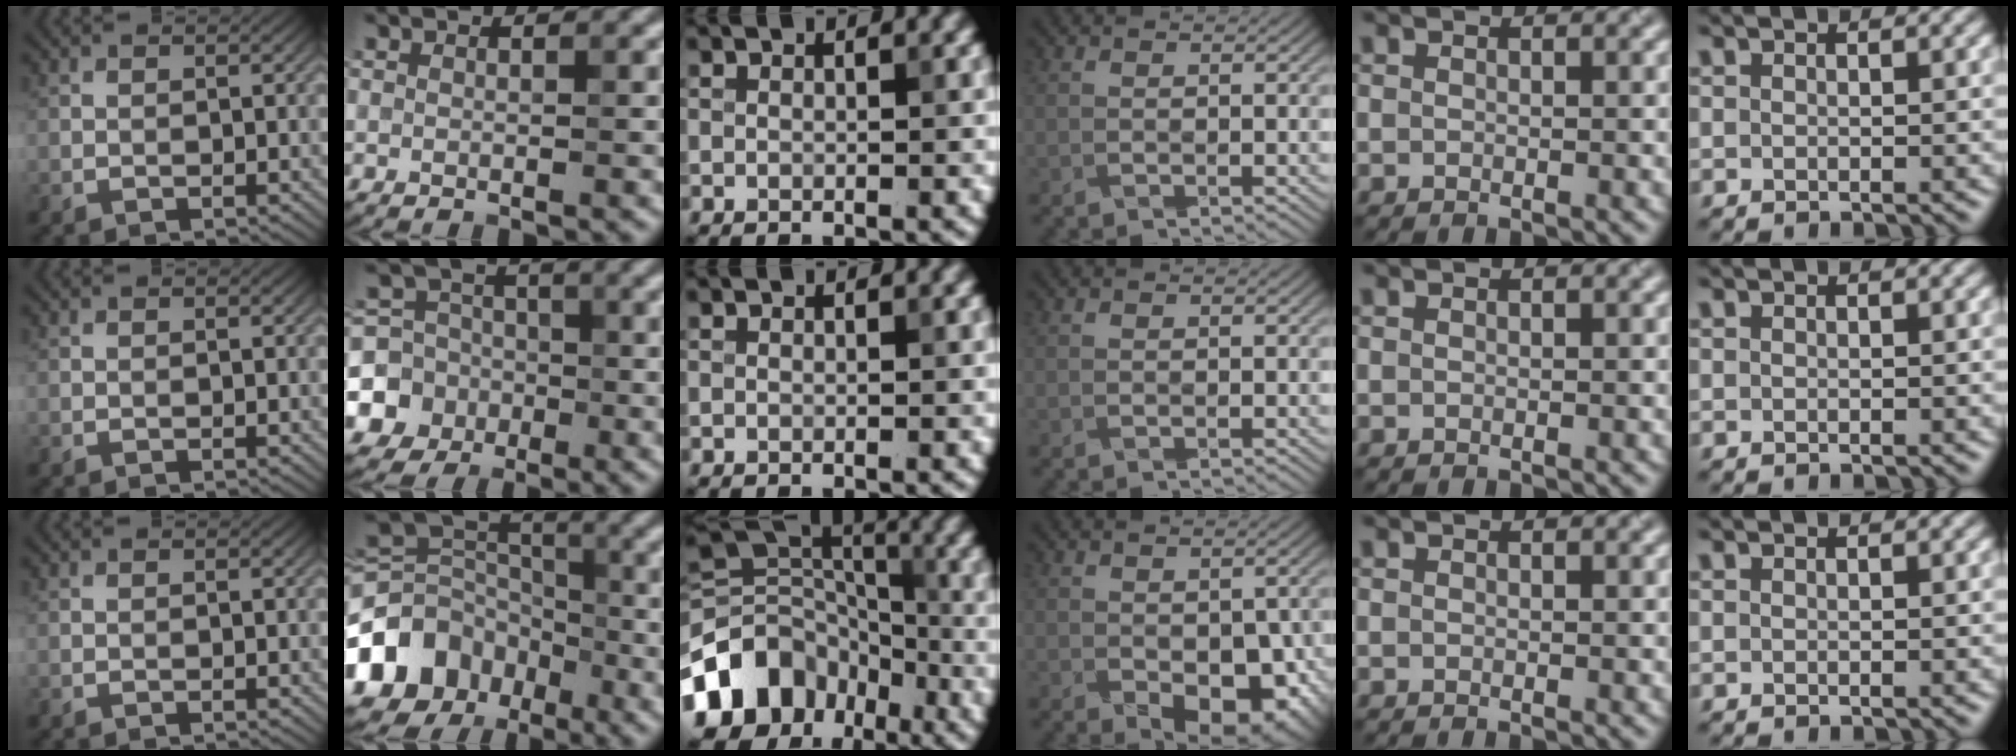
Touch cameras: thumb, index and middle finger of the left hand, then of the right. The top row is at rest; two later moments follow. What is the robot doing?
{"motion": "fold", "object": "handkerchief"}